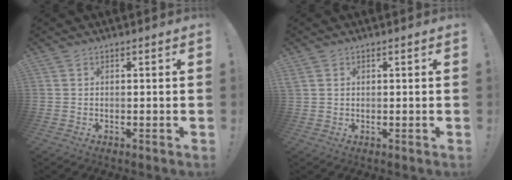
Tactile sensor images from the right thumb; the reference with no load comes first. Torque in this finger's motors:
{"motor_torque": [0.37, 0.37, 0.23, 0.10, 0.09]}